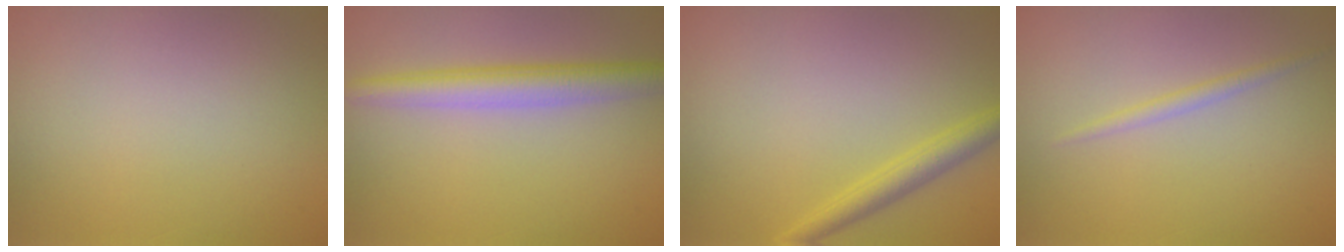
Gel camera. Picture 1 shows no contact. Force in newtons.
{"total": 4.8, "press": 4.8, "slide": 0.1}
{"total": 2.4, "press": 2.4, "slide": 0.1}
{"total": 1.1, "press": 1.1, "slide": 0.0}